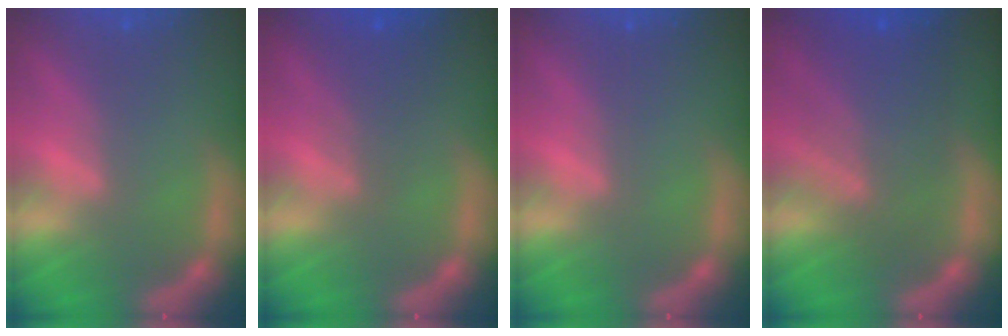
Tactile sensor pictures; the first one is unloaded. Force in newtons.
{"total": 3.0}
{"total": 0.0}
{"total": 7.5}